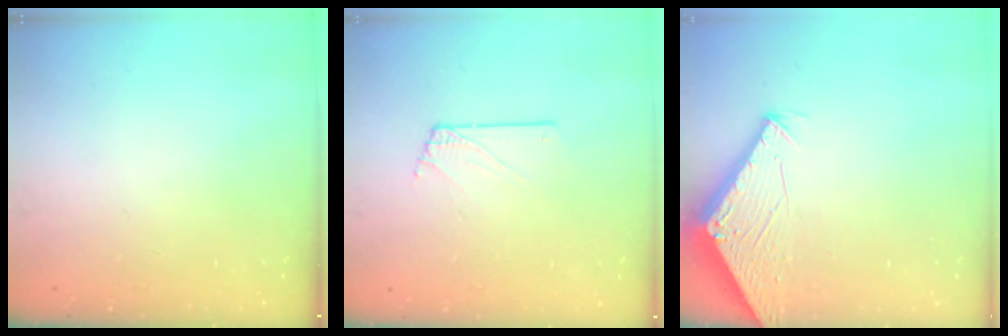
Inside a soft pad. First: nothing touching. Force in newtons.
{"total": 1.6, "press": 1.6, "slide": 0.2}
{"total": 2.8, "press": 2.8, "slide": 0.2}